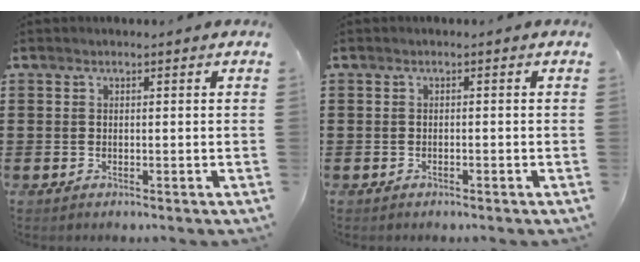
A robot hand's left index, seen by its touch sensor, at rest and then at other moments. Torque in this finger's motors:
{"motor_torque": [-0.05, -0.06, 0.06, -0.01]}